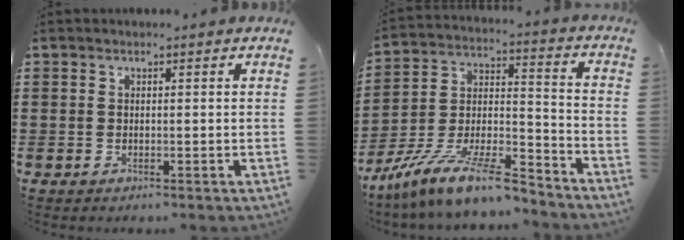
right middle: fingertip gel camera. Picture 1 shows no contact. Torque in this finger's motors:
{"motor_torque": [1.51, -0.63, 0.76, 0.13]}